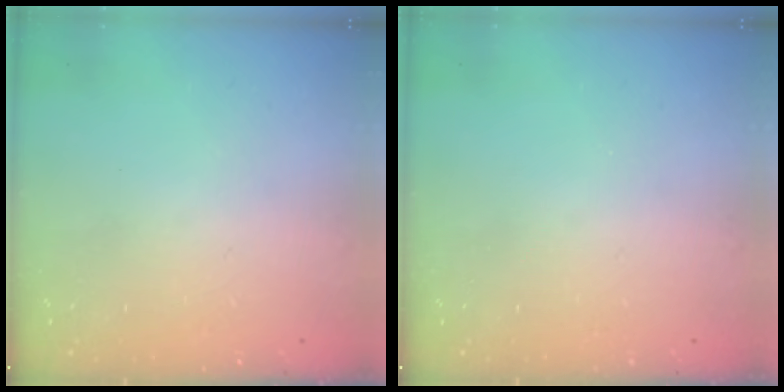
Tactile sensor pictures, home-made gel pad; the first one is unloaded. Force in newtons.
{"total": 0.0}